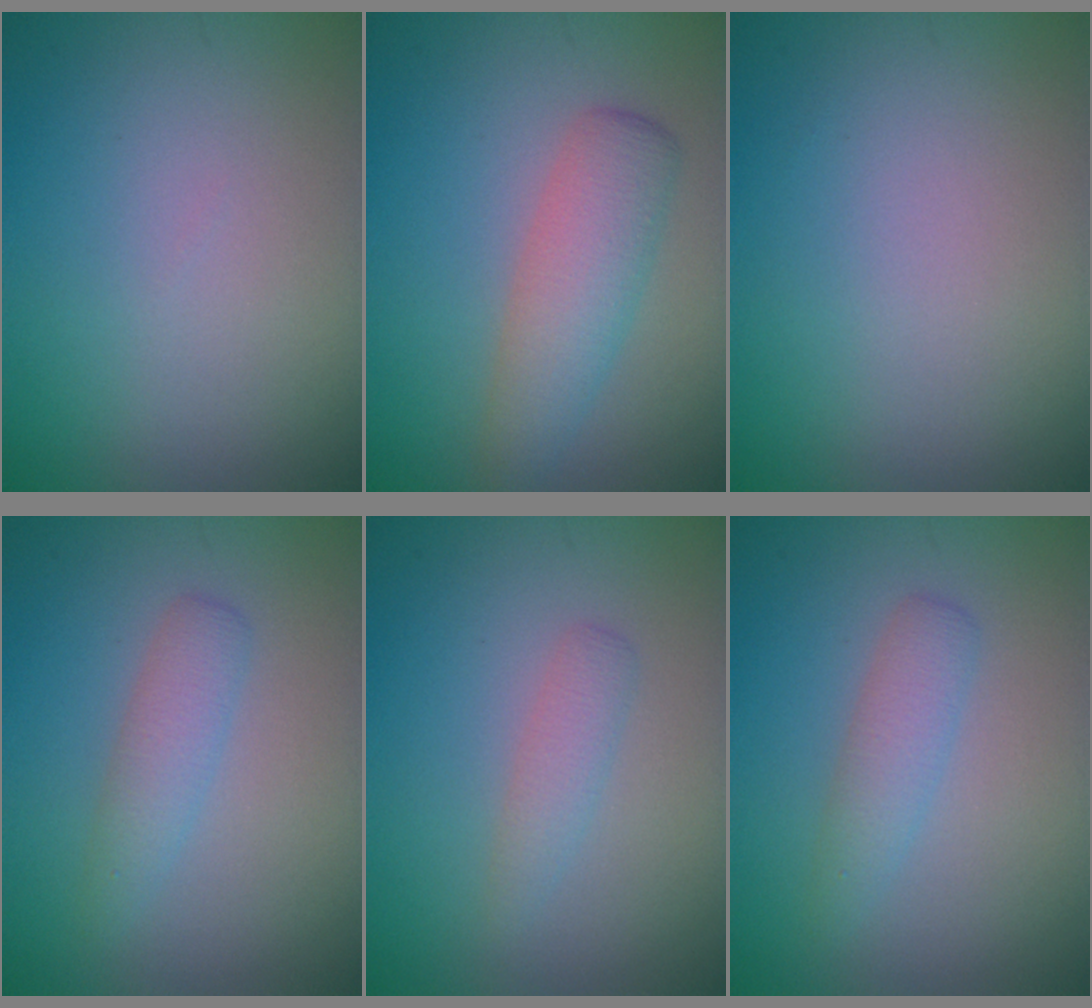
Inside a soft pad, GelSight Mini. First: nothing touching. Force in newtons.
{"total": 3.7, "press": 3.7, "slide": 0.1}
{"total": 0.0}
{"total": 2.0, "press": 2.0, "slide": 0.1}
{"total": 1.4, "press": 1.4, "slide": 0.0}
{"total": 2.0, "press": 2.0, "slide": 0.1}